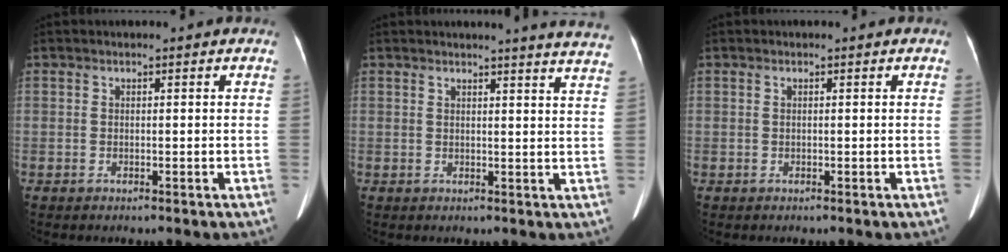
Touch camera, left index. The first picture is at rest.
{"total": 11.9, "force": [11.4, -0.7, 3.5], "torque": [-0.034, -0.065, 0.101]}
{"total": 0.0}